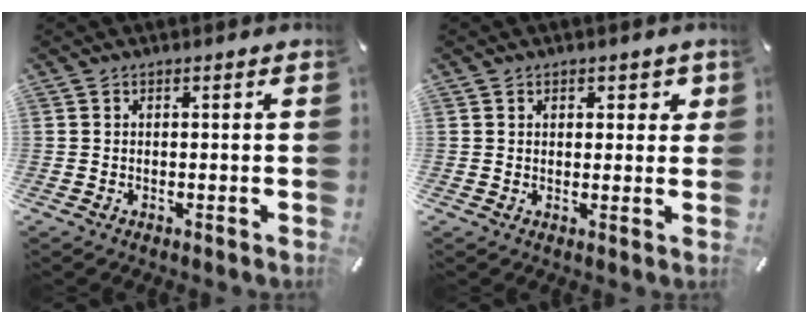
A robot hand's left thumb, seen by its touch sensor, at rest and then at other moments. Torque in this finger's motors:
{"motor_torque": [-0.02, 0.04, 0.03, 0.10, -0.03]}